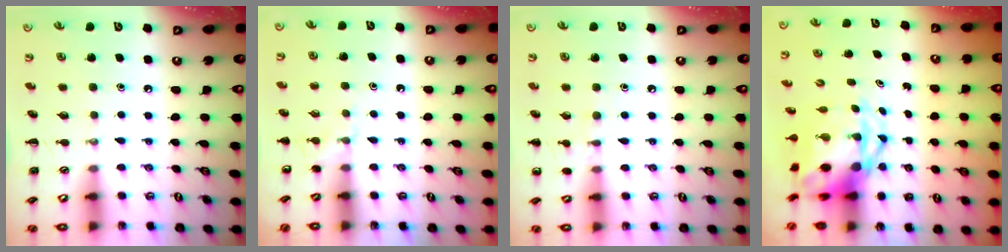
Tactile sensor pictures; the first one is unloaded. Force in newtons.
{"total": 4.9, "press": 4.6, "slide": 1.6}
{"total": 5.9, "press": 5.6, "slide": 1.7}
{"total": 6.0, "press": 5.9, "slide": 1.4}